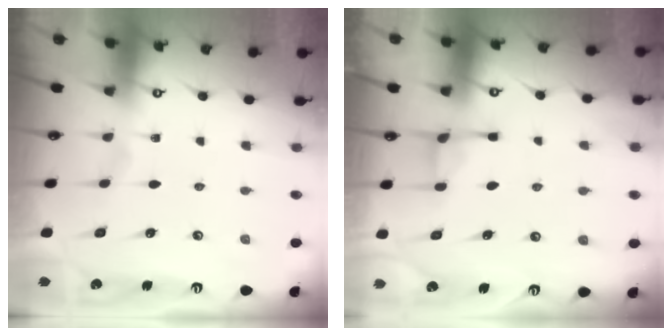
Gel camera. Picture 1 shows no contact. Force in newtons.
{"total": 3.9, "press": 3.9, "slide": 0.5}